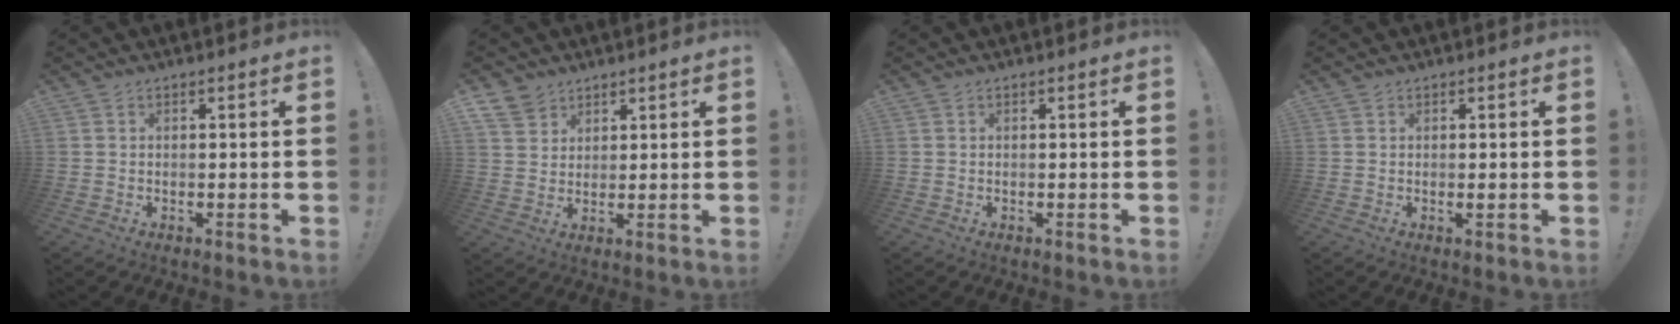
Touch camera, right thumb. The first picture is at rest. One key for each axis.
{"total": 6.5, "fx": 4.8, "fy": 4.1, "fz": 1.3, "tx": -0.022, "ty": -0.029, "tz": 0.095}
{"total": 0.0}
{"total": 0.6, "fx": 0.5, "fy": 0.2, "fz": 0.1, "tx": 0.004, "ty": -0.004, "tz": 0.008}